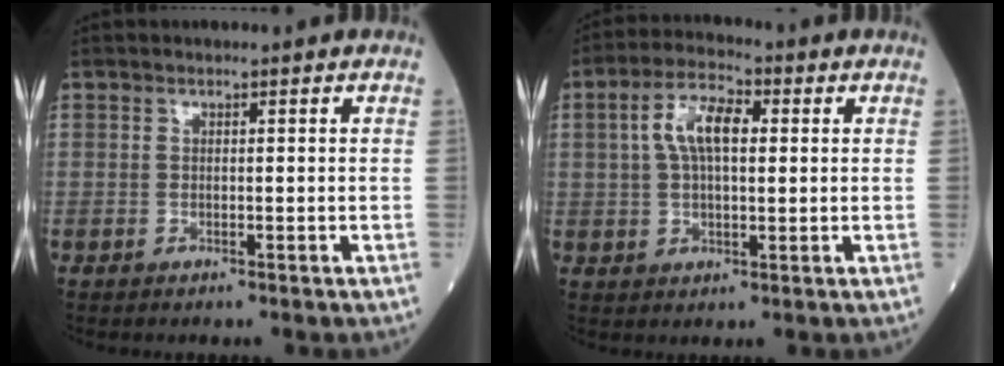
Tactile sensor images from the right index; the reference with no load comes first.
{"total": 7.8, "force": [1.7, 3.2, 6.9], "torque": [-0.136, 0.021, 0.029]}